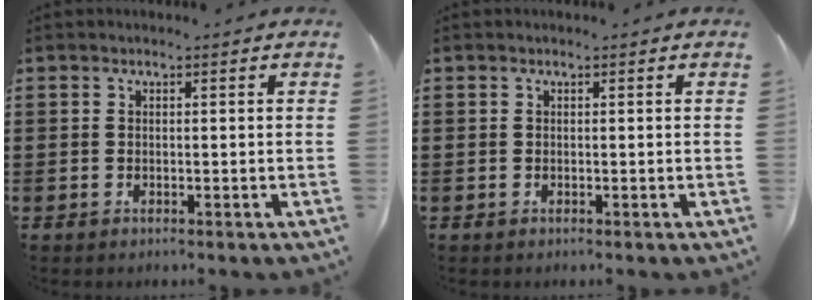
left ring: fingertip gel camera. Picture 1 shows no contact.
{"total": 0.0}